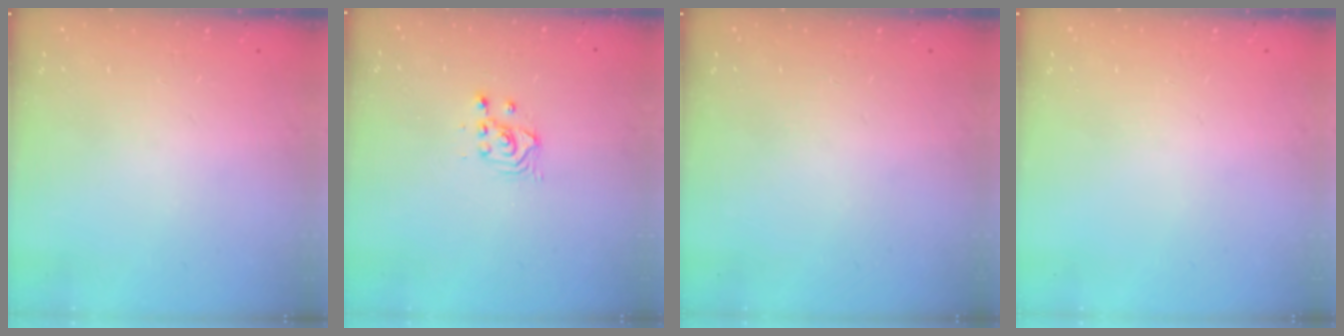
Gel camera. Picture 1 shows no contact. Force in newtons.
{"total": 2.4, "press": 2.4, "slide": 0.2}
{"total": 0.0}
{"total": 0.0}